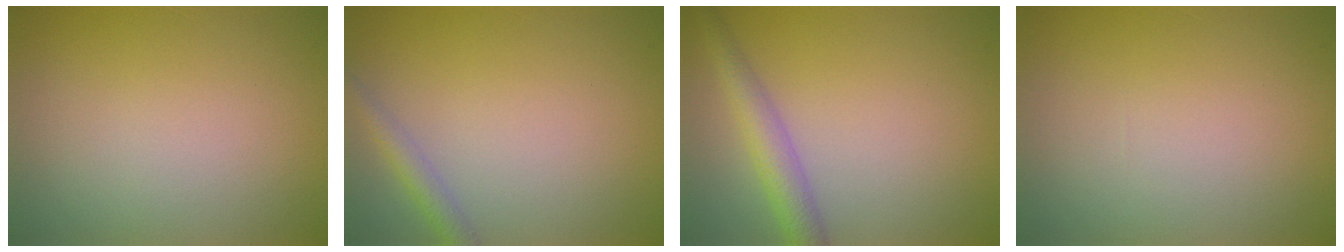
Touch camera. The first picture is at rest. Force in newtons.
{"total": 1.9, "press": 1.9, "slide": 0.1}
{"total": 3.4, "press": 3.4, "slide": 0.2}
{"total": 0.0}